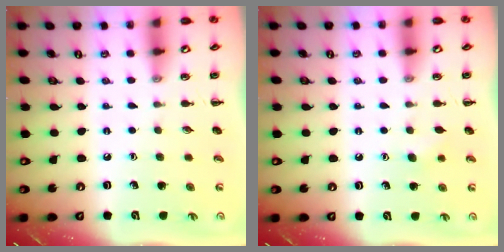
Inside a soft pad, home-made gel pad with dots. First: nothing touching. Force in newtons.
{"total": 5.4, "press": 5.2, "slide": 1.4}